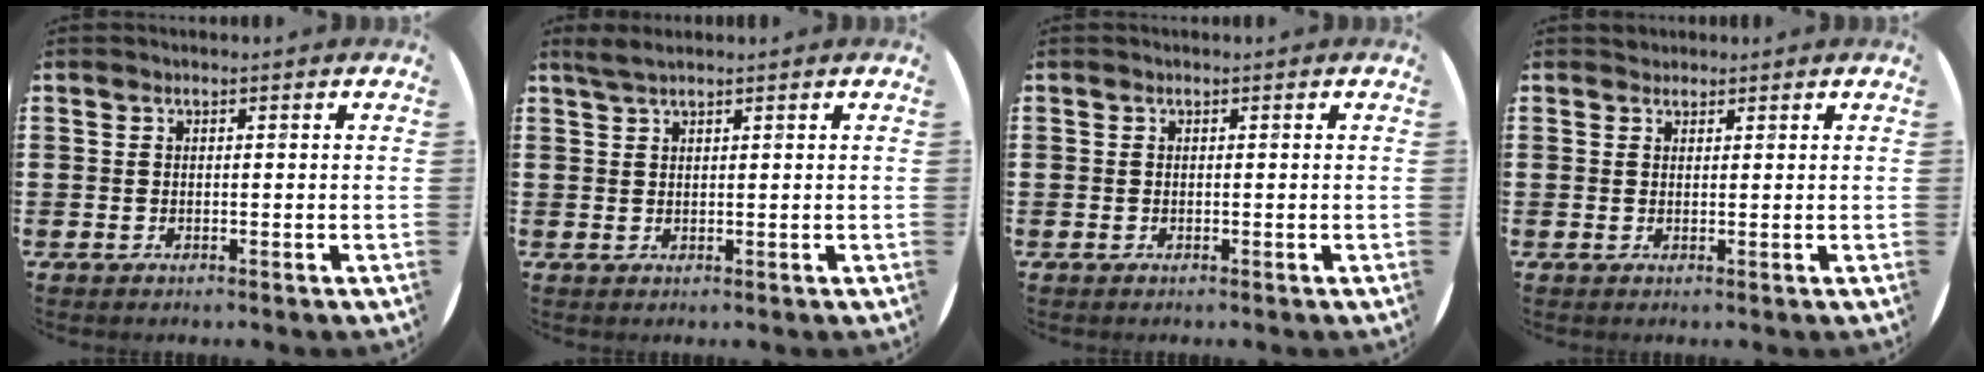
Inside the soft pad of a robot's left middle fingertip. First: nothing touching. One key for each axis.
{"total": 1.9, "fx": 1.6, "fy": 0.2, "fz": 1.0, "tx": -0.022, "ty": 0.004, "tz": 0.029}
{"total": 0.0}
{"total": 1.0, "fx": 1.0, "fy": 0.4, "fz": -0.1, "tx": 0.000, "ty": 0.002, "tz": 0.019}